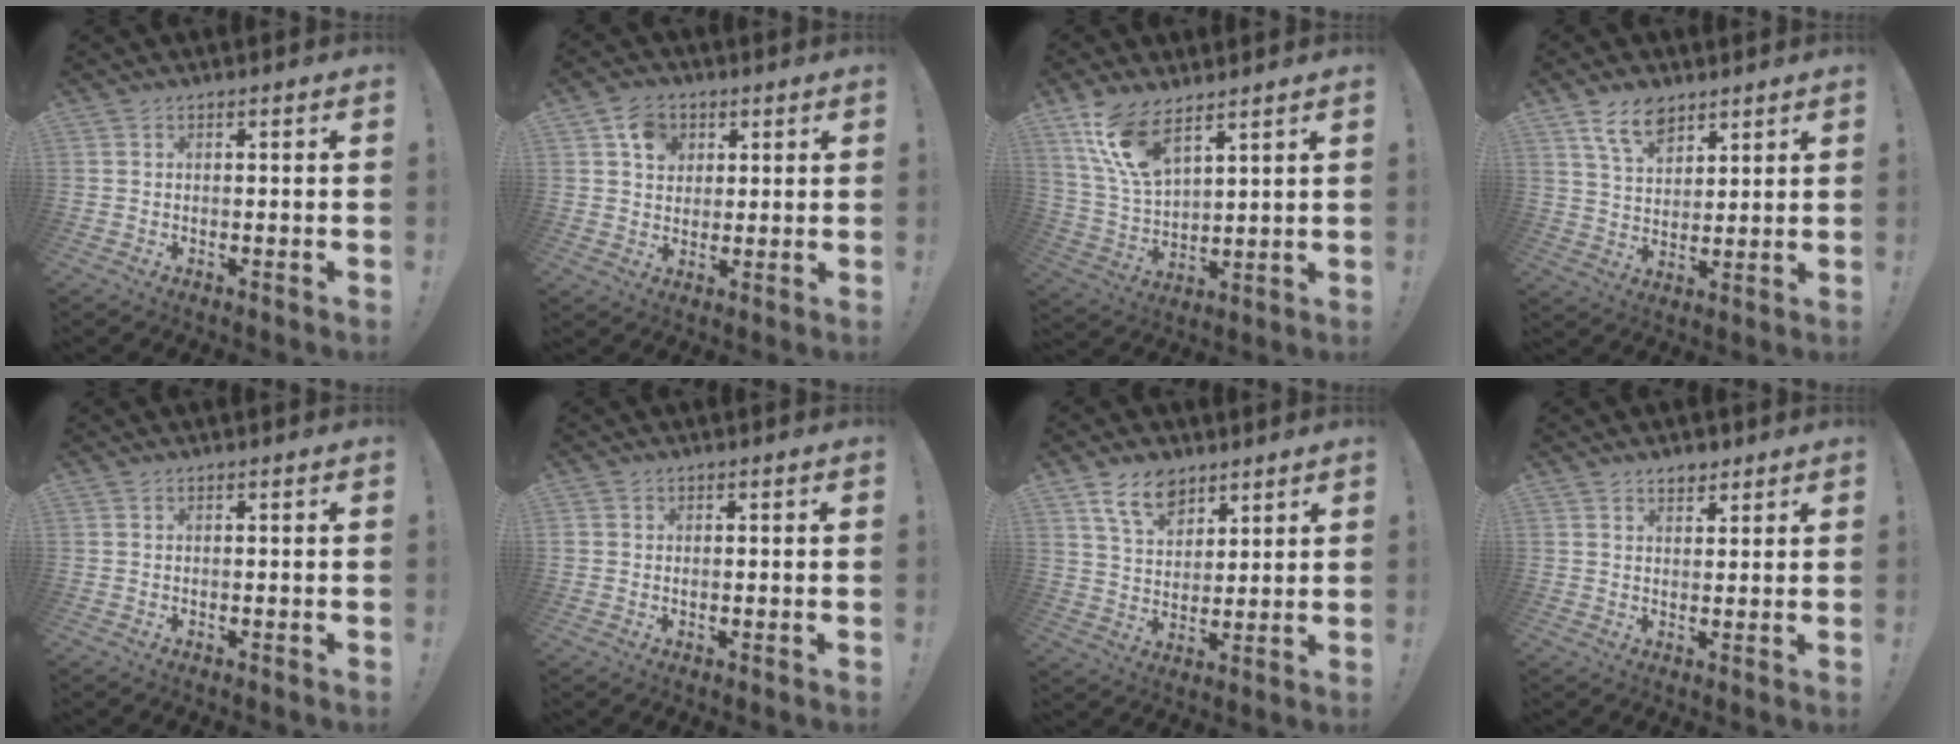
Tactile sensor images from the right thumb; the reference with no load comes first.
{"total": 8.2, "force": [3.6, 6.9, 2.7], "torque": [-0.033, -0.013, 0.069]}
{"total": 12.9, "force": [8.9, 5.2, 7.7], "torque": [-0.171, -0.040, 0.170]}
{"total": 9.8, "force": [6.7, 5.2, 4.8], "torque": [-0.092, -0.027, 0.130]}
{"total": 0.0}
{"total": 0.7, "force": [0.1, 0.7, -0.1], "torque": [-0.005, 0.006, 0.003]}
{"total": 10.4, "force": [6.9, 6.1, 4.9], "torque": [-0.095, -0.028, 0.136]}
{"total": 3.3, "force": [2.5, 1.9, 0.9], "torque": [-0.009, -0.011, 0.046]}